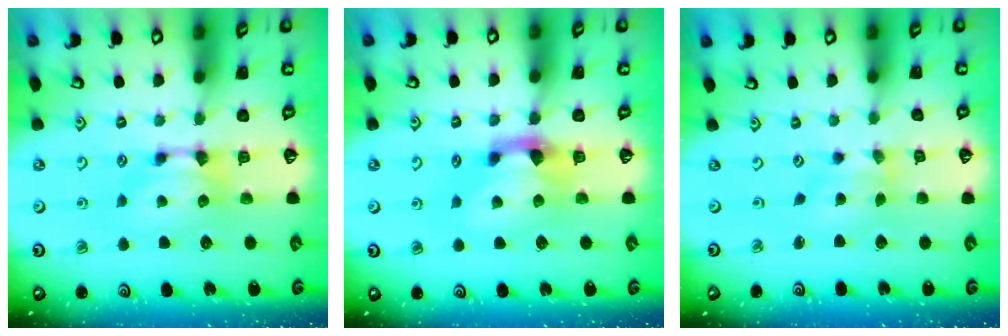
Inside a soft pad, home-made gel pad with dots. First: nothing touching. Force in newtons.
{"total": 2.4, "press": 2.0, "slide": 1.3}
{"total": 1.3, "press": 0.0, "slide": 1.3}